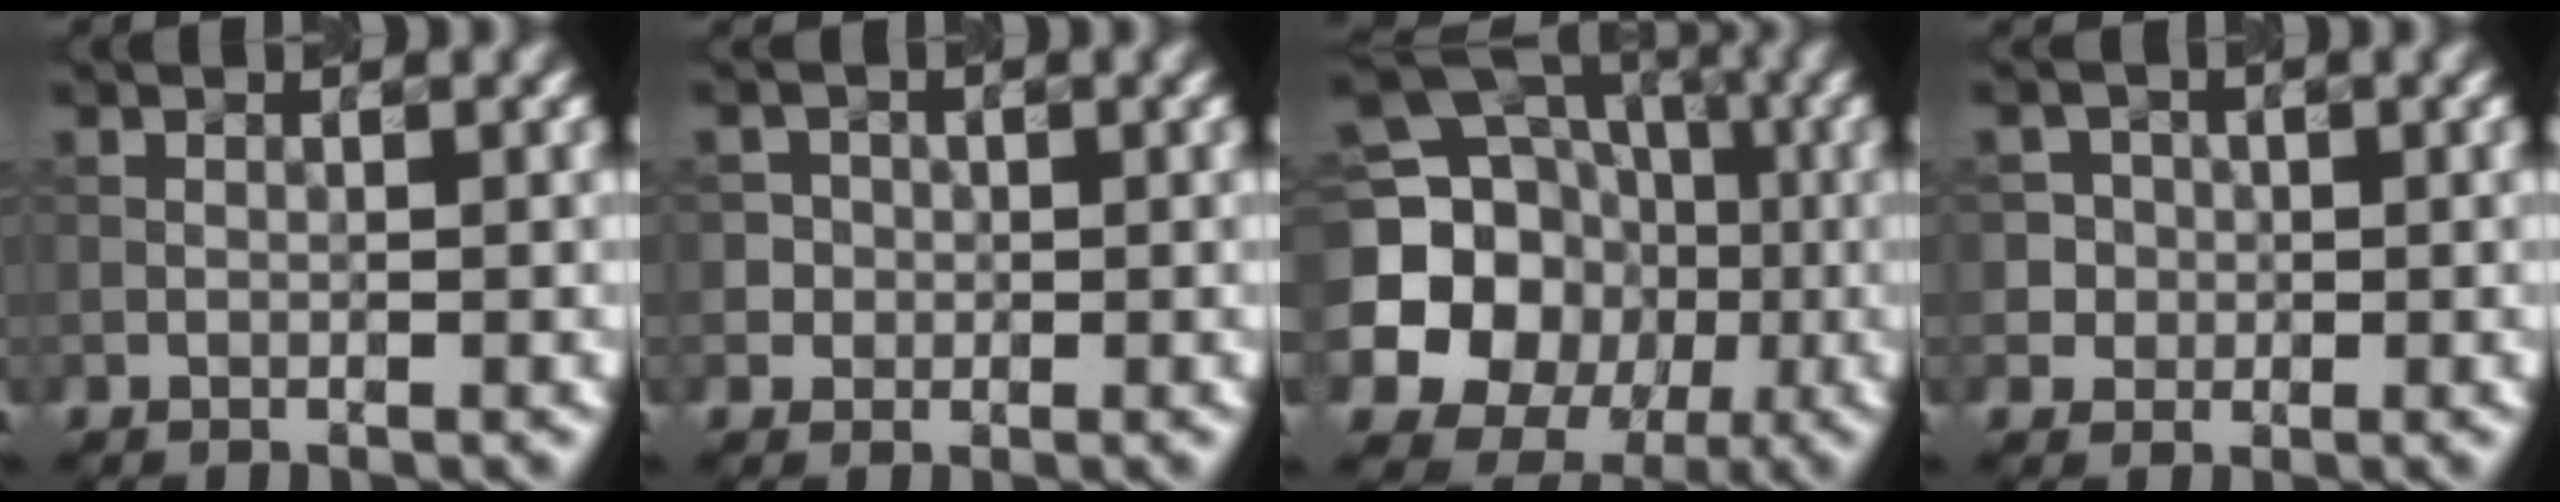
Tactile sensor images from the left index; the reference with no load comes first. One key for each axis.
{"total": 2.6, "fx": 0.4, "fy": 2.4, "fz": 0.6, "tx": 0.004, "ty": 0.004, "tz": 0.003}
{"total": 19.8, "fx": -0.8, "fy": 18.5, "fz": 6.9, "tx": -0.175, "ty": 0.001, "tz": -0.042}
{"total": 3.4, "fx": 0.5, "fy": 3.3, "fz": 0.8, "tx": 0.001, "ty": 0.015, "tz": 0.008}